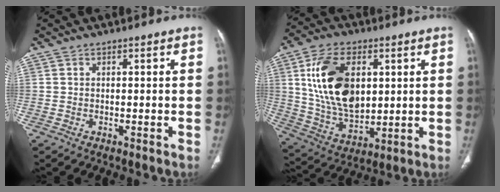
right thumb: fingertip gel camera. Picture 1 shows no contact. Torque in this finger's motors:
{"motor_torque": [0.82, 4.13, 2.17, 0.26, 0.58]}